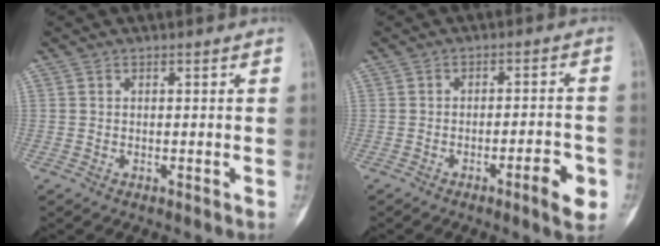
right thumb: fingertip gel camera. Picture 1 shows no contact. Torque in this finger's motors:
{"motor_torque": [-0.14, -0.06, 0.01, -0.09, 0.07]}